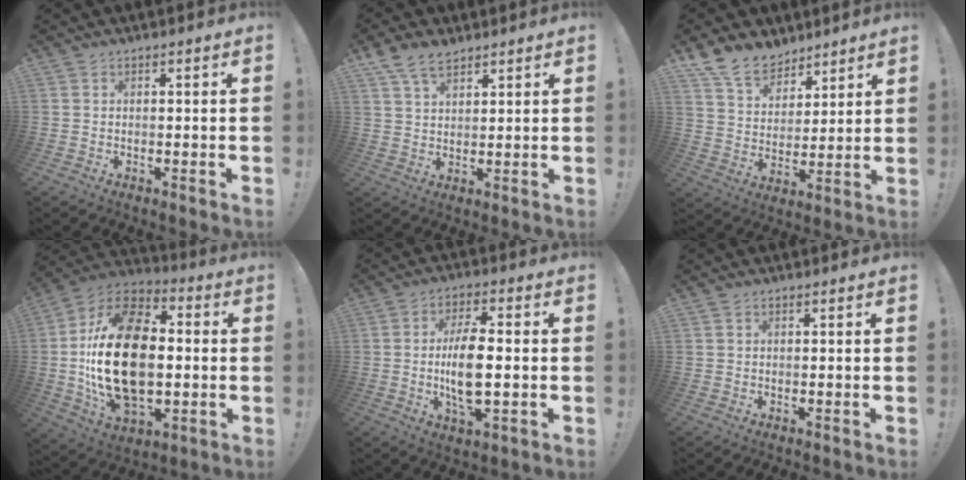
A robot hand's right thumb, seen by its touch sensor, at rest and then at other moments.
{"total": 7.2, "force": [5.1, 3.8, 3.5], "torque": [-0.065, -0.018, 0.099]}
{"total": 12.6, "force": [9.7, 7.4, 2.8], "torque": [-0.058, -0.072, 0.192]}
{"total": 28.4, "force": [-0.7, 17.7, 22.2], "torque": [-0.415, 0.013, -0.005]}
{"total": 11.6, "force": [-0.8, 4.3, 10.8], "torque": [-0.203, -0.005, -0.021]}
{"total": 0.0}